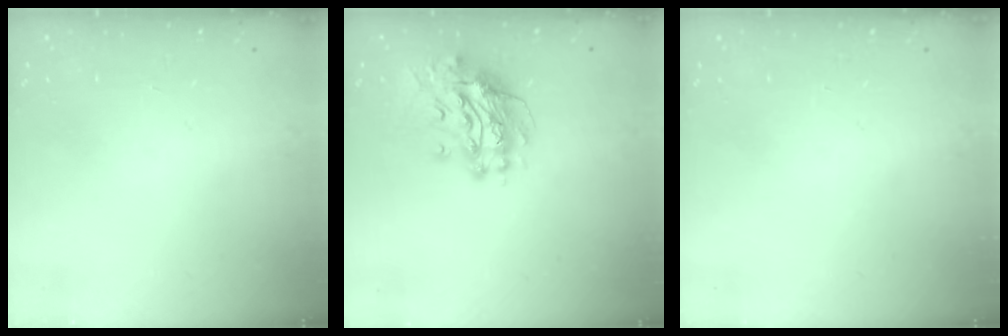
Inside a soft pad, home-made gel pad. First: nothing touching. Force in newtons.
{"total": 13.6, "press": 13.6, "slide": 1.4}
{"total": 0.0}